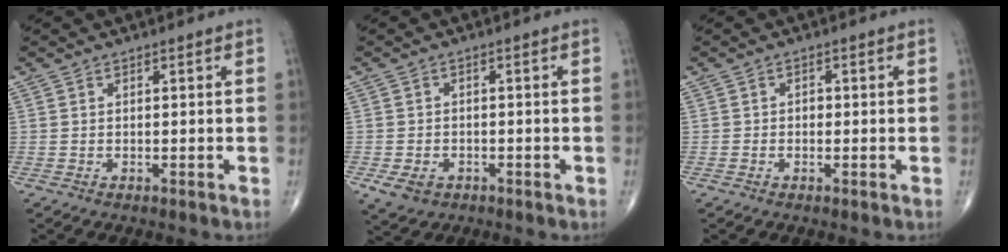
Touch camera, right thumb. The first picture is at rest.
{"total": 4.3, "force": [-1.9, 3.2, 2.1], "torque": [-0.035, 0.002, -0.025]}
{"total": 0.9, "force": [-0.1, 0.8, 0.5], "torque": [-0.003, 0.003, -0.005]}